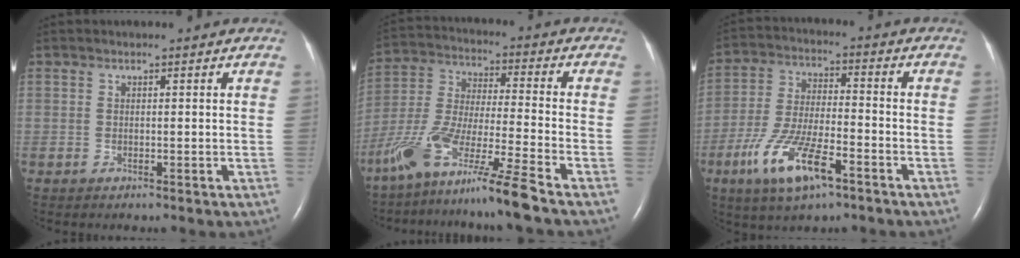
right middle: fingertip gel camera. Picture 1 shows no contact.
{"total": 13.4, "force": [-9.7, -1.2, 9.2], "torque": [-0.197, -0.029, -0.184]}
{"total": 12.1, "force": [-6.3, 3.1, 9.8], "torque": [-0.199, -0.010, -0.114]}